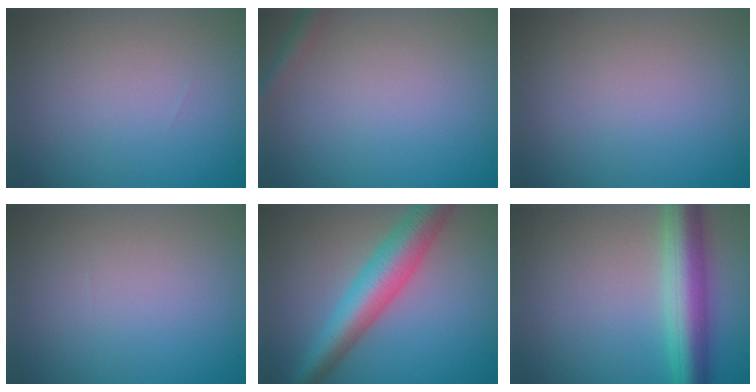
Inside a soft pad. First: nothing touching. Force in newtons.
{"total": 1.4, "press": 1.3, "slide": 0.1}
{"total": 0.0}
{"total": 0.0}
{"total": 6.6, "press": 6.6, "slide": 0.1}
{"total": 6.8, "press": 6.8, "slide": 0.2}